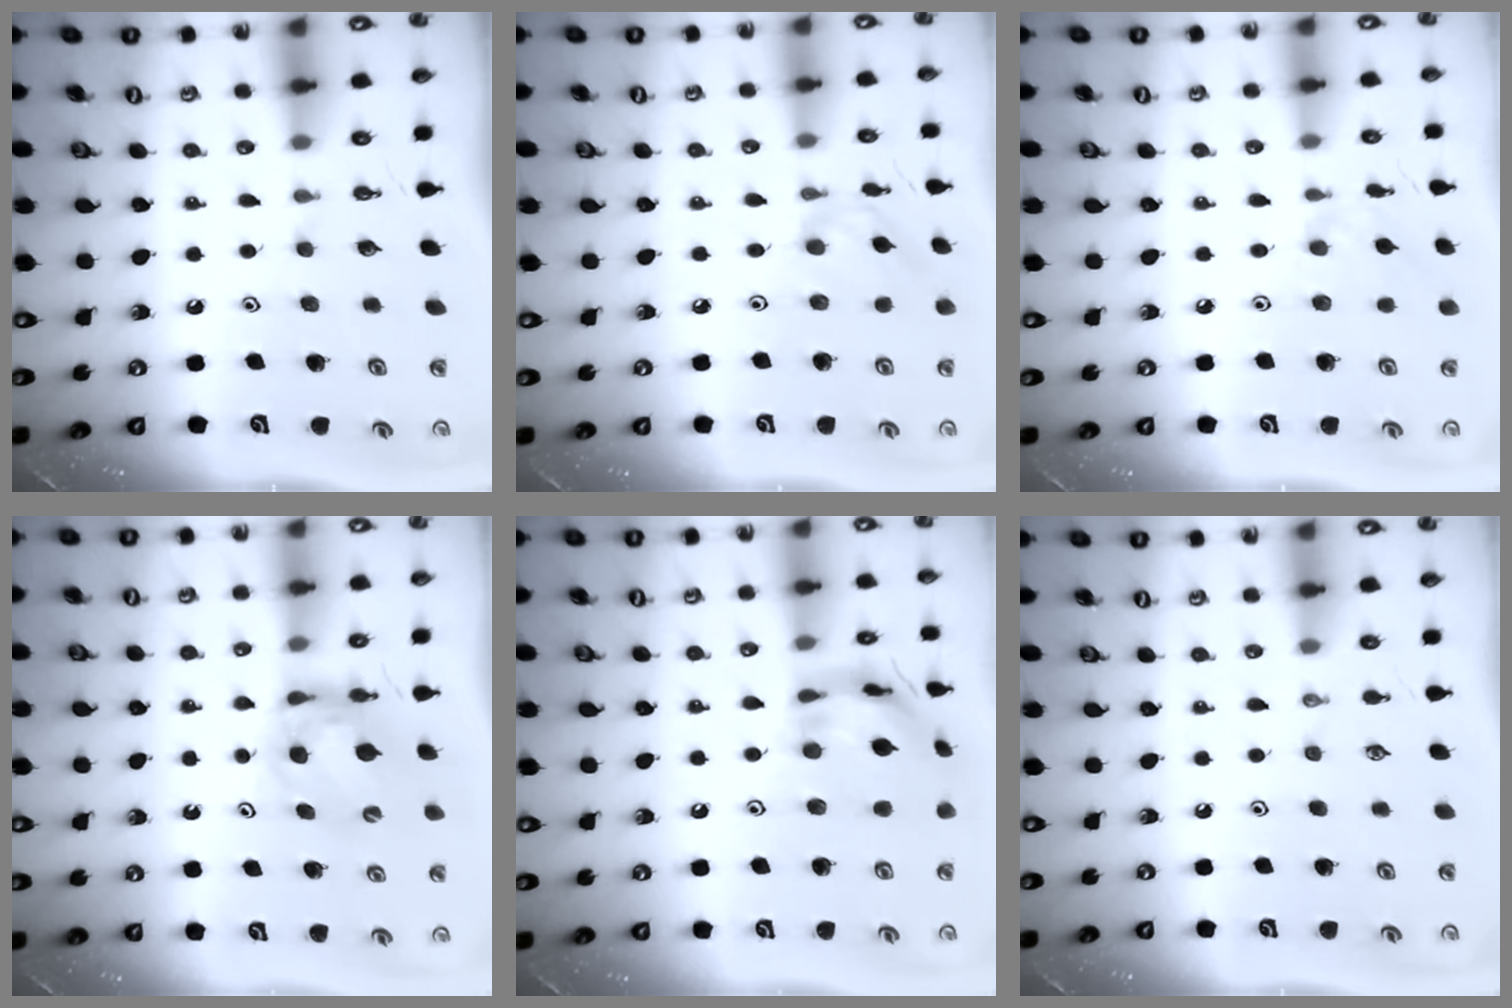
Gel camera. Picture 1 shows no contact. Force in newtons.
{"total": 2.7, "press": 2.7, "slide": 0.3}
{"total": 2.3, "press": 2.3, "slide": 0.4}
{"total": 6.3, "press": 6.3, "slide": 0.4}
{"total": 14.1, "press": 14.0, "slide": 1.4}
{"total": 0.0}